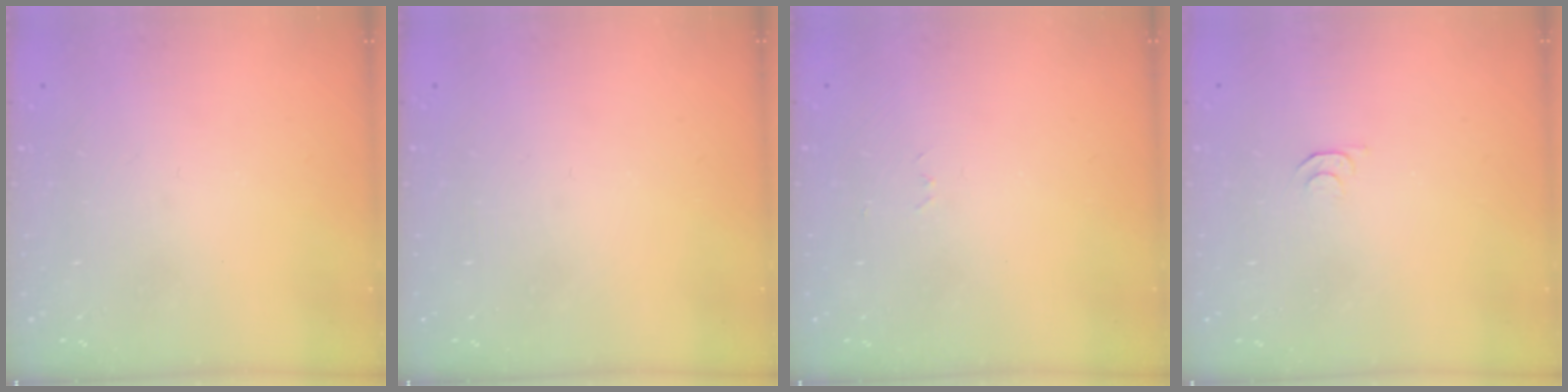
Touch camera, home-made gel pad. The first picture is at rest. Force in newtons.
{"total": 0.0}
{"total": 2.6, "press": 2.6, "slide": 0.4}
{"total": 3.9, "press": 3.8, "slide": 0.5}